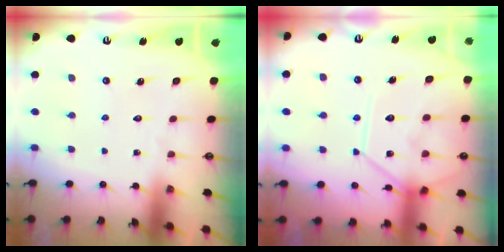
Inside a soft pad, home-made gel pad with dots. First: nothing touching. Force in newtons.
{"total": 12.4, "press": 12.4, "slide": 1.3}